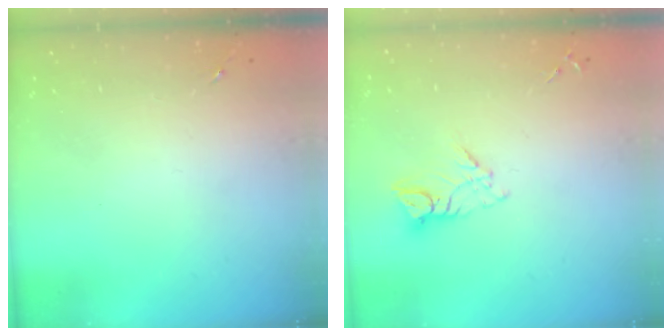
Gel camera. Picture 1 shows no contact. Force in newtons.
{"total": 8.4, "press": 8.4, "slide": 0.9}